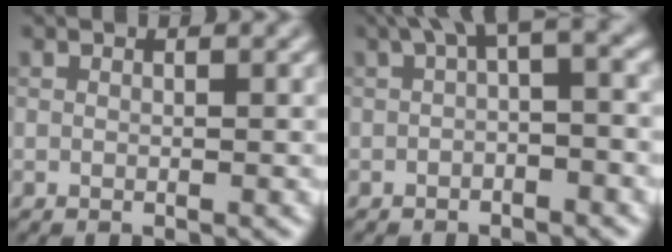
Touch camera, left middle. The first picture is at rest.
{"total": 3.6, "force": [0.7, 1.1, 3.4], "torque": [-0.047, 0.016, 0.004]}